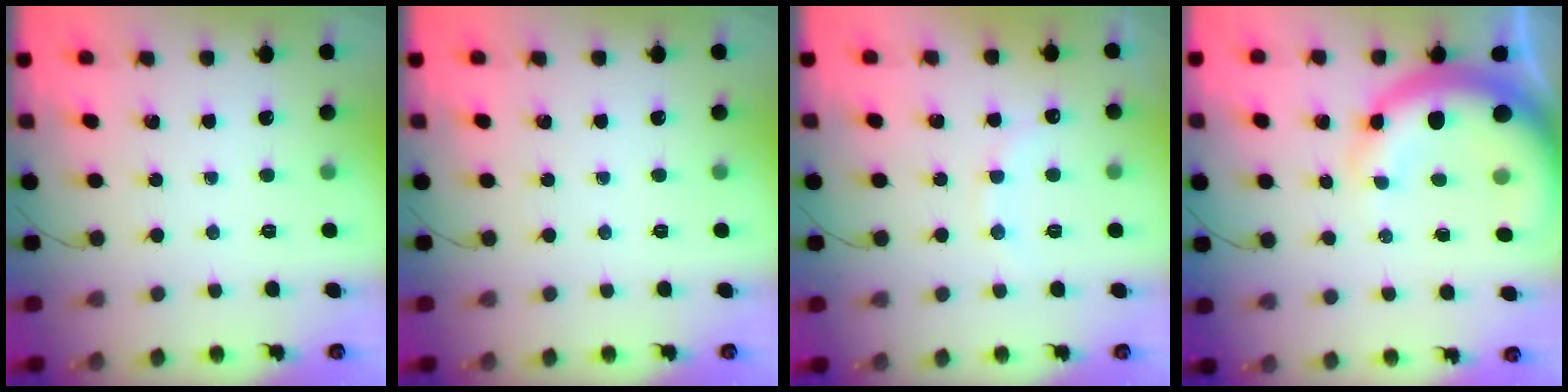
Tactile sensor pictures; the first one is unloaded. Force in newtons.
{"total": 0.0}
{"total": 8.1, "press": 8.0, "slide": 1.2}
{"total": 12.3, "press": 12.1, "slide": 2.6}